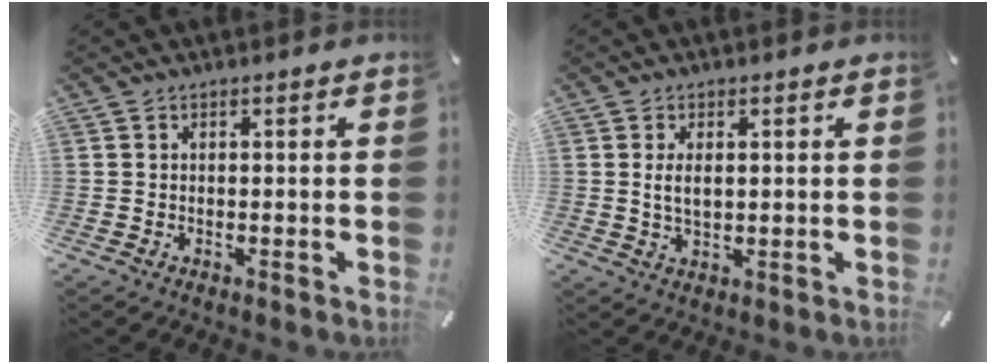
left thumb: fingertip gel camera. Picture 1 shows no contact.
{"total": 3.9, "force": [0.7, 1.8, 3.4], "torque": [-0.068, 0.000, 0.006]}